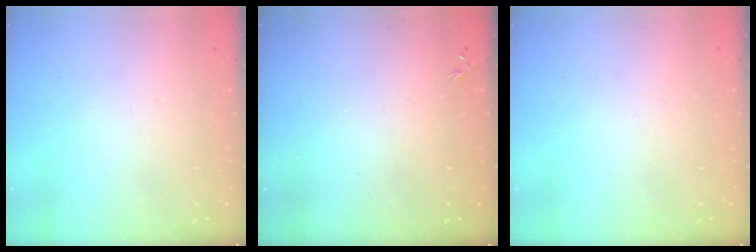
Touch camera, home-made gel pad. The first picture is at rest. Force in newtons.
{"total": 0.0}
{"total": 0.0}